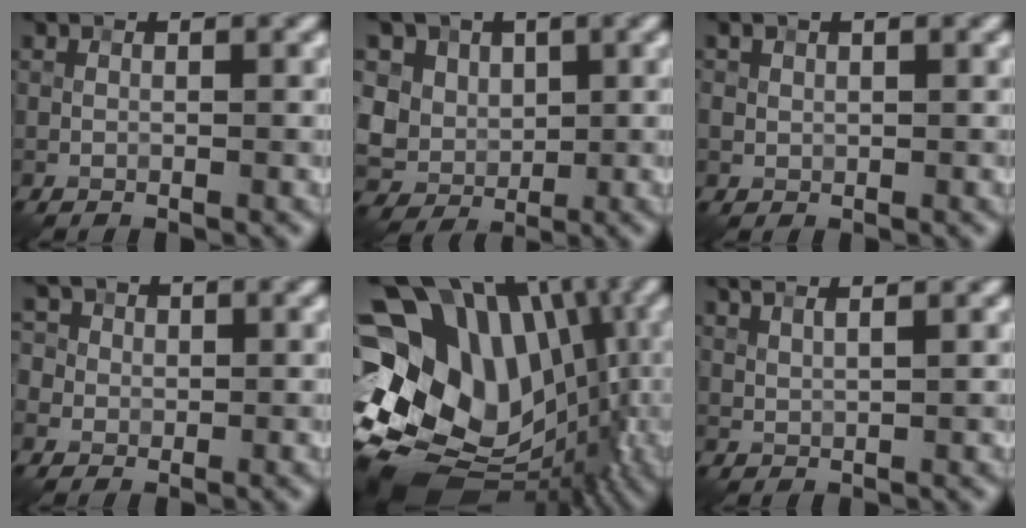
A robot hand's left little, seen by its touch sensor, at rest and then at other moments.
{"total": 7.6, "force": [1.7, 6.5, 3.5], "torque": [-0.060, 0.020, 0.004]}
{"total": 1.4, "force": [0.6, 1.0, 0.8], "torque": [-0.016, 0.004, 0.012]}
{"total": 4.7, "force": [1.5, 4.2, 1.7], "torque": [-0.022, 0.030, 0.002]}
{"total": 18.9, "force": [-0.5, 15.4, 11.1], "torque": [-0.164, -0.010, 0.020]}
{"total": 4.8, "force": [3.2, 1.8, 3.0], "torque": [-0.037, 0.040, 0.026]}